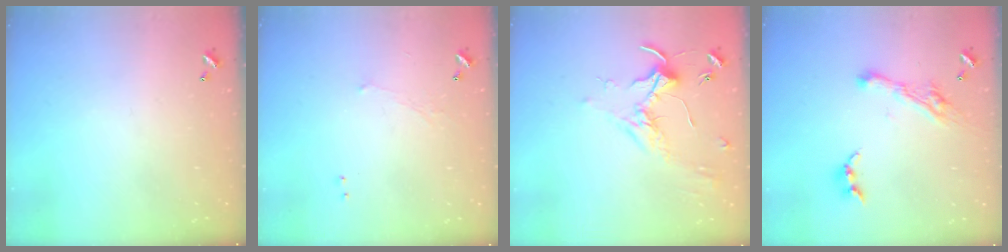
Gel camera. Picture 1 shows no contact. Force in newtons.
{"total": 0.6, "press": 0.2, "slide": 0.5}
{"total": 1.7, "press": 1.7, "slide": 0.4}
{"total": 6.4, "press": 6.4, "slide": 0.8}